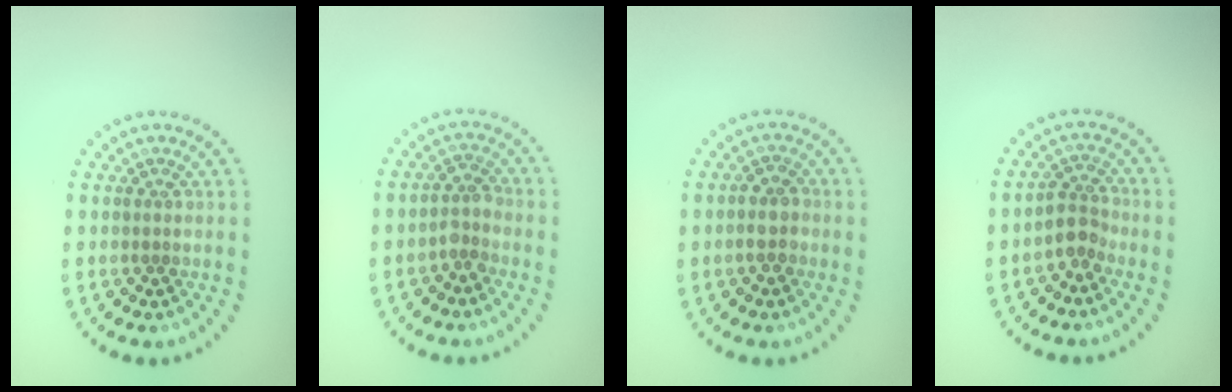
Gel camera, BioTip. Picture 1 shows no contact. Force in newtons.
{"total": 1.8, "press": 1.2, "slide": 1.3}
{"total": 2.0, "press": 1.9, "slide": 0.7}
{"total": 2.3, "press": 1.9, "slide": 1.4}